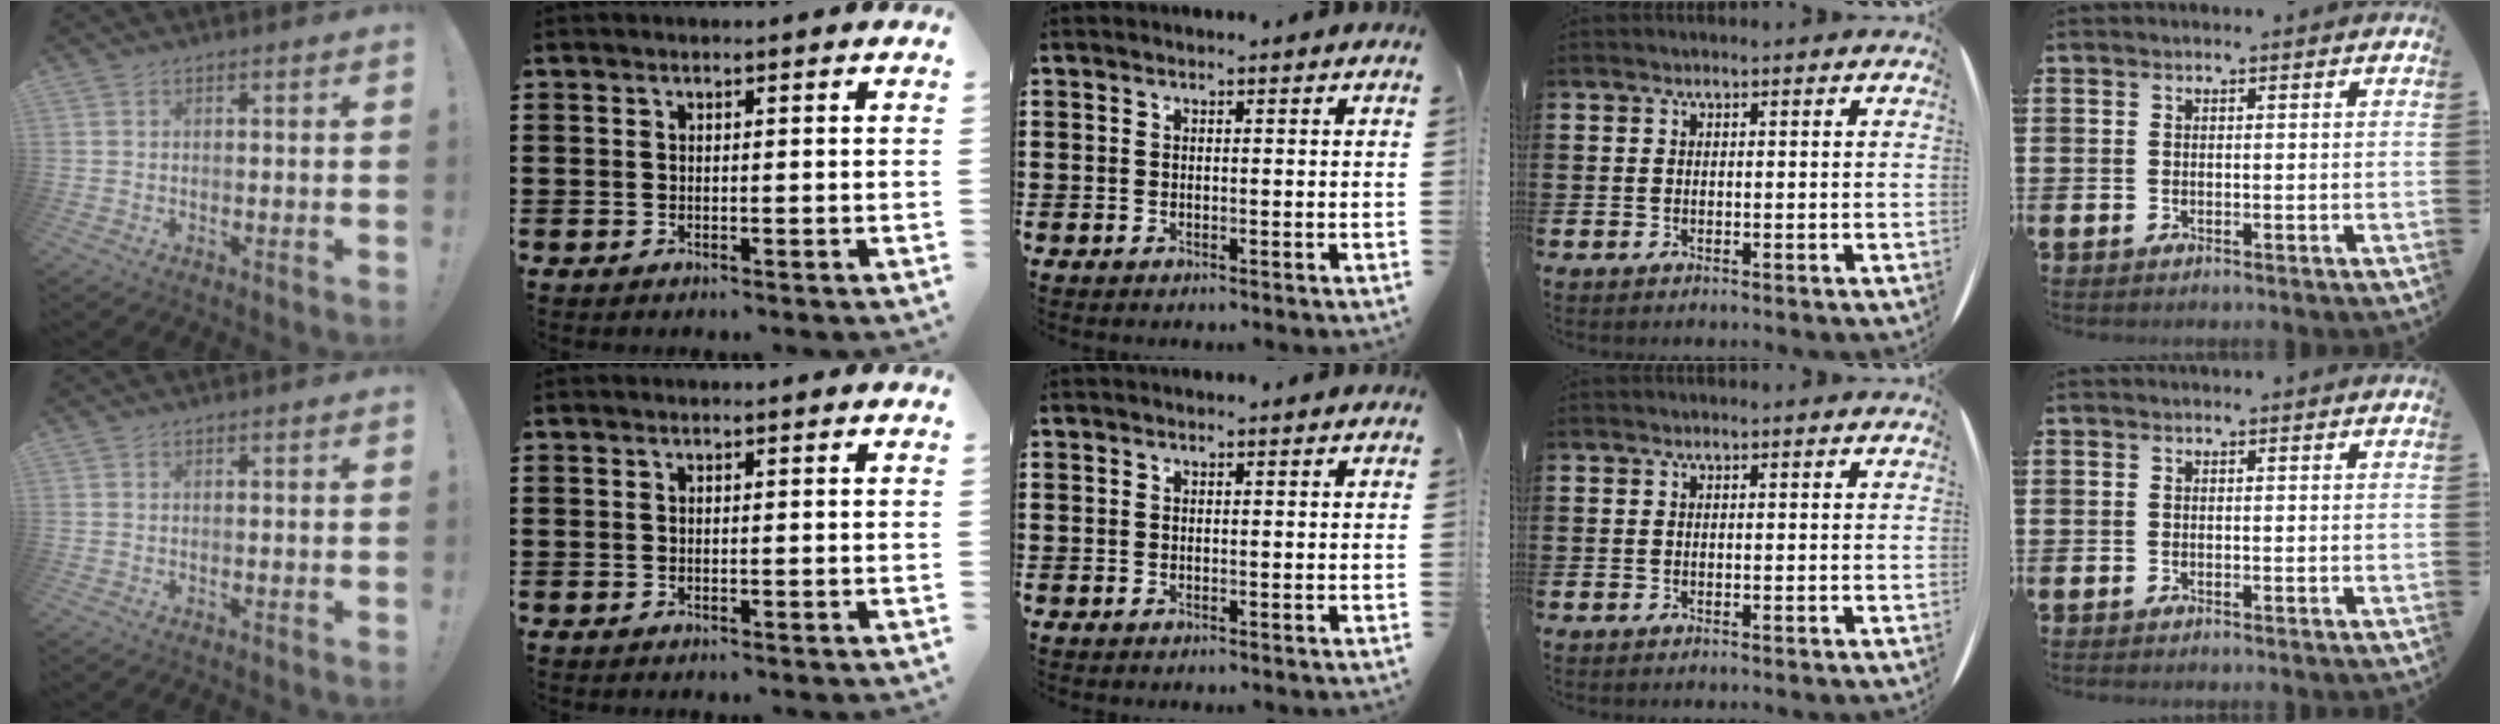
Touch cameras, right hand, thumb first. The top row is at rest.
{}